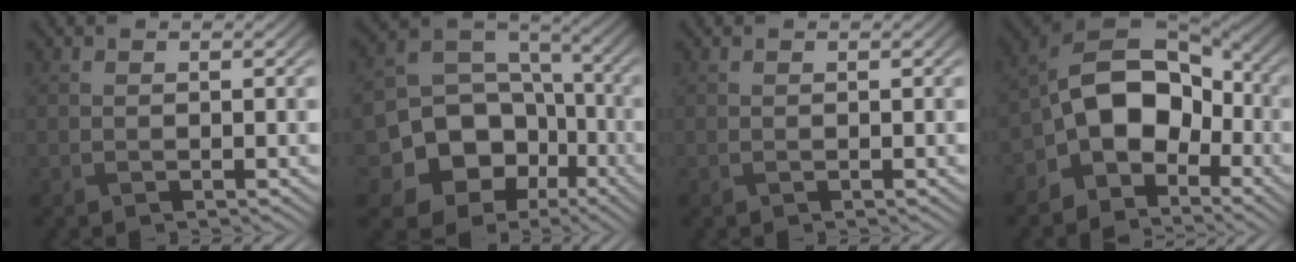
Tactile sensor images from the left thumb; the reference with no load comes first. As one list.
[{"total": 14.2, "force": [-5.3, 11.5, 6.3], "torque": [-0.147, -0.032, -0.106]}, {"total": 0.0}, {"total": 11.1, "force": [-4.0, 7.7, 7.0], "torque": [-0.111, 0.004, -0.095]}]